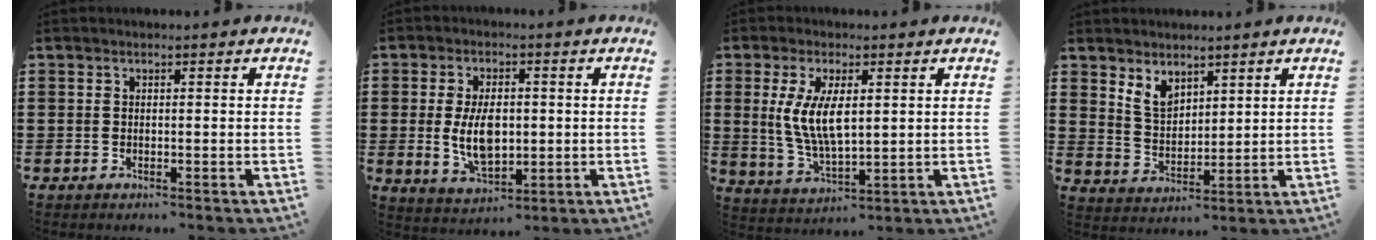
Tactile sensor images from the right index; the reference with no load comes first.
{"total": 7.7, "force": [0.0, 4.1, 6.4], "torque": [-0.116, -0.003, -0.002]}
{"total": 7.6, "force": [1.0, 3.2, 6.8], "torque": [-0.146, 0.002, 0.015]}
{"total": 4.3, "force": [3.3, 2.3, 1.6], "torque": [-0.043, -0.001, 0.063]}